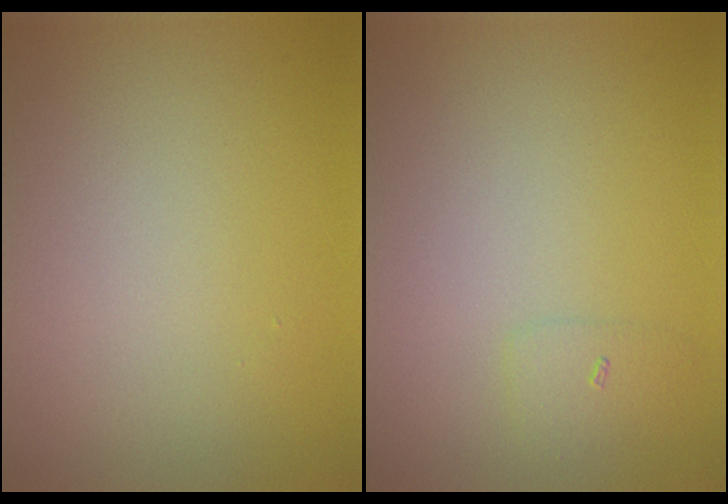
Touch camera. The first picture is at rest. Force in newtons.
{"total": 1.1, "press": 1.1, "slide": 0.0}